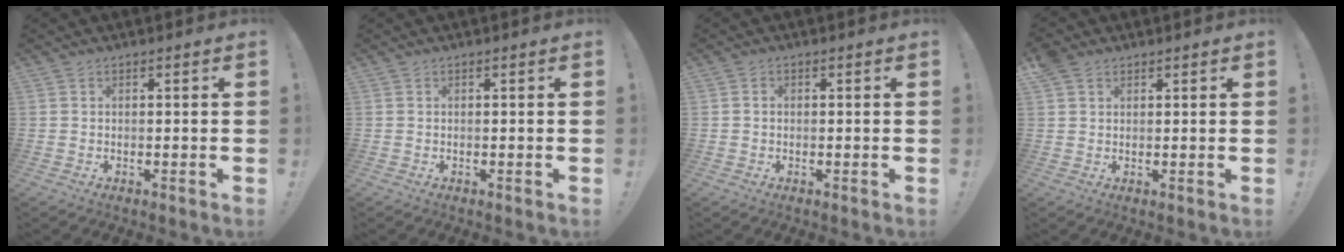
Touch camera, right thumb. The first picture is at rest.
{"total": 0.0}
{"total": 0.8, "force": [-0.3, 0.7, 0.2], "torque": [-0.007, 0.005, -0.005]}
{"total": 3.5, "force": [2.2, 2.4, 1.3], "torque": [-0.027, -0.006, 0.043]}